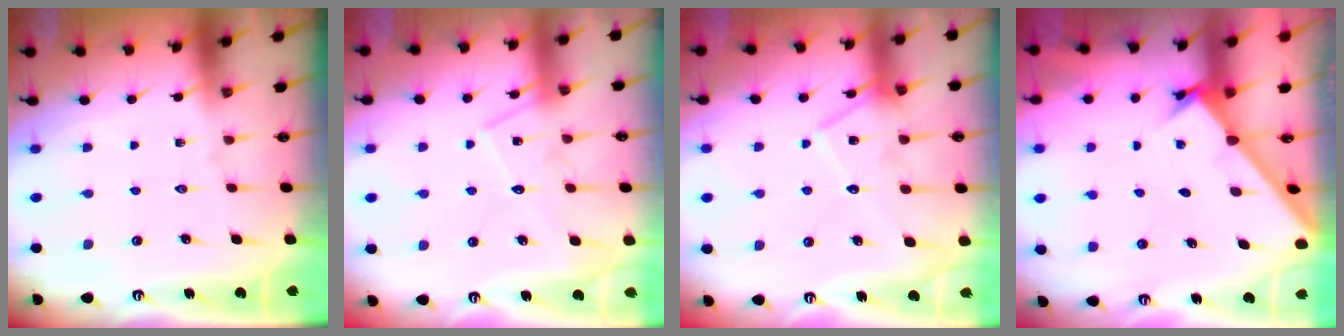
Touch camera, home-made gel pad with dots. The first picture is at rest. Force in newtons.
{"total": 12.6, "press": 12.6, "slide": 0.7}
{"total": 12.7, "press": 12.7, "slide": 0.7}
{"total": 1.7, "press": 1.7, "slide": 0.1}